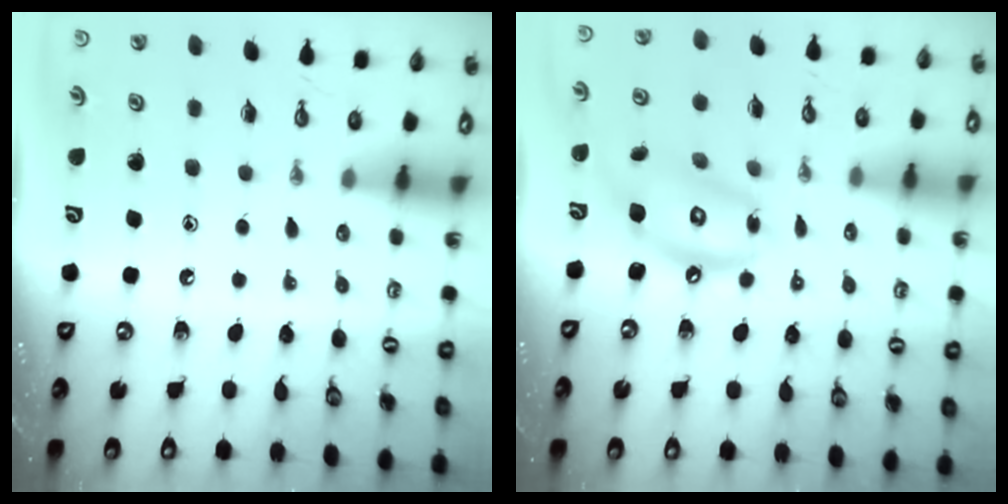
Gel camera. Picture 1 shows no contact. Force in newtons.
{"total": 12.6, "press": 12.5, "slide": 1.1}